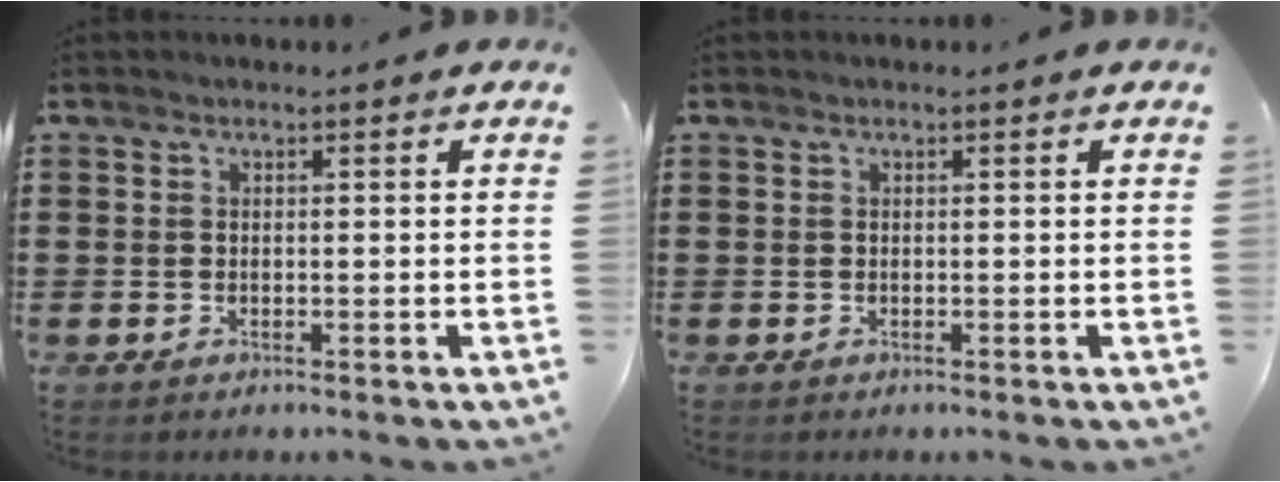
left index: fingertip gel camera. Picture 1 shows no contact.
{"total": 0.0}